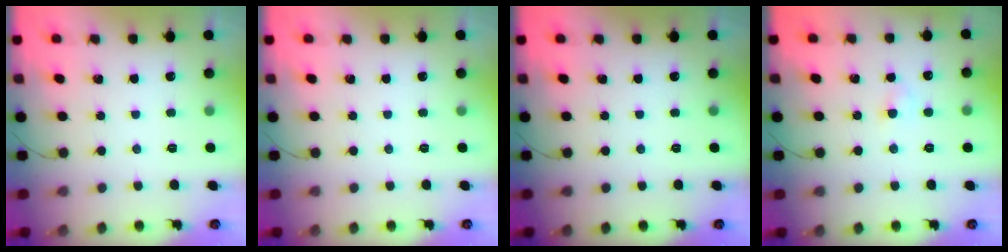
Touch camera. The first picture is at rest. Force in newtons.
{"total": 0.0}
{"total": 0.0}
{"total": 2.5, "press": 2.3, "slide": 1.1}